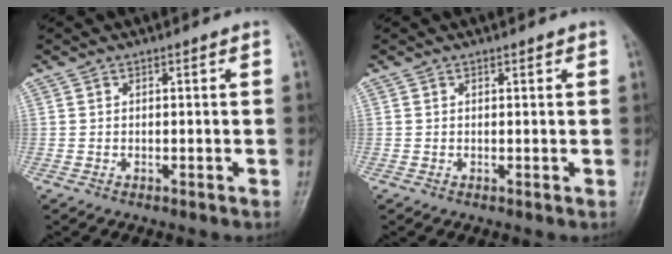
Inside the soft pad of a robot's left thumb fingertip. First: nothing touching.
{"total": 0.6, "force": [0.5, 0.2, 0.2], "torque": [-0.006, -0.005, 0.006]}